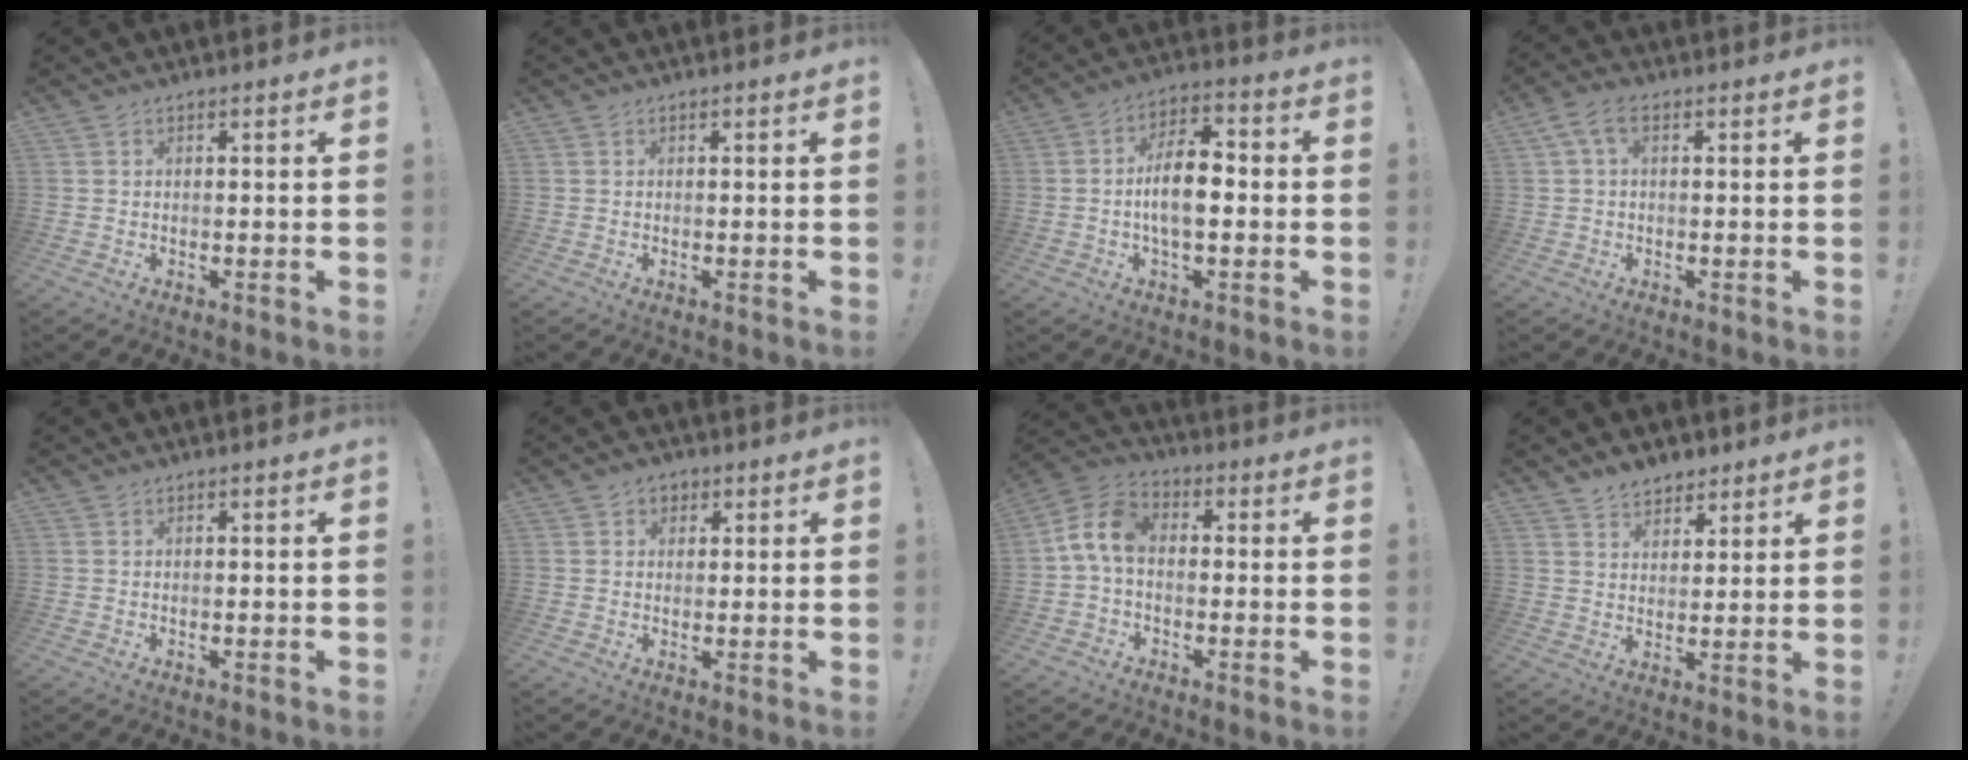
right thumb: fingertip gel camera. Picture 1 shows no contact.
{"total": 0.0}
{"total": 10.9, "force": [-1.6, 5.5, 9.3], "torque": [-0.161, 0.013, -0.030]}
{"total": 4.6, "force": [1.3, 2.4, 3.7], "torque": [-0.068, 0.005, 0.024]}
{"total": 0.0}
{"total": 2.8, "force": [1.0, 2.5, 0.9], "torque": [-0.003, -0.002, 0.016]}
{"total": 9.4, "force": [0.0, 5.9, 7.3], "torque": [-0.151, 0.015, 0.007]}
{"total": 5.8, "force": [4.8, 3.1, 0.7], "torque": [-0.006, -0.035, 0.091]}